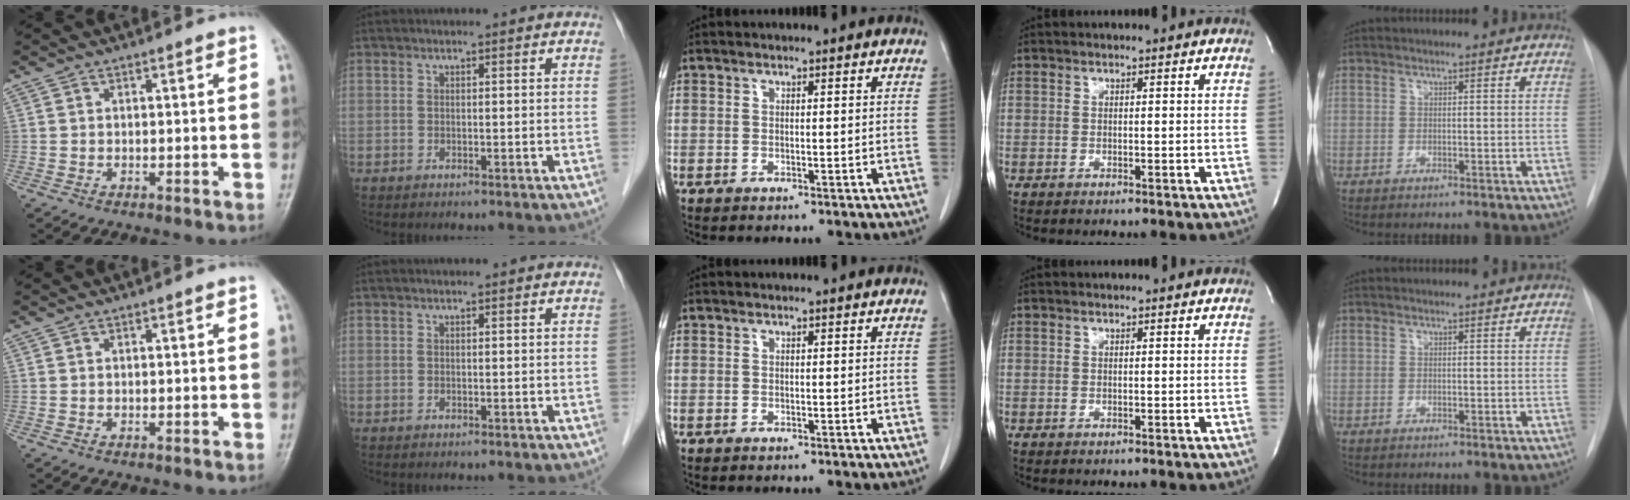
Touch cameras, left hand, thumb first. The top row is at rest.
{}